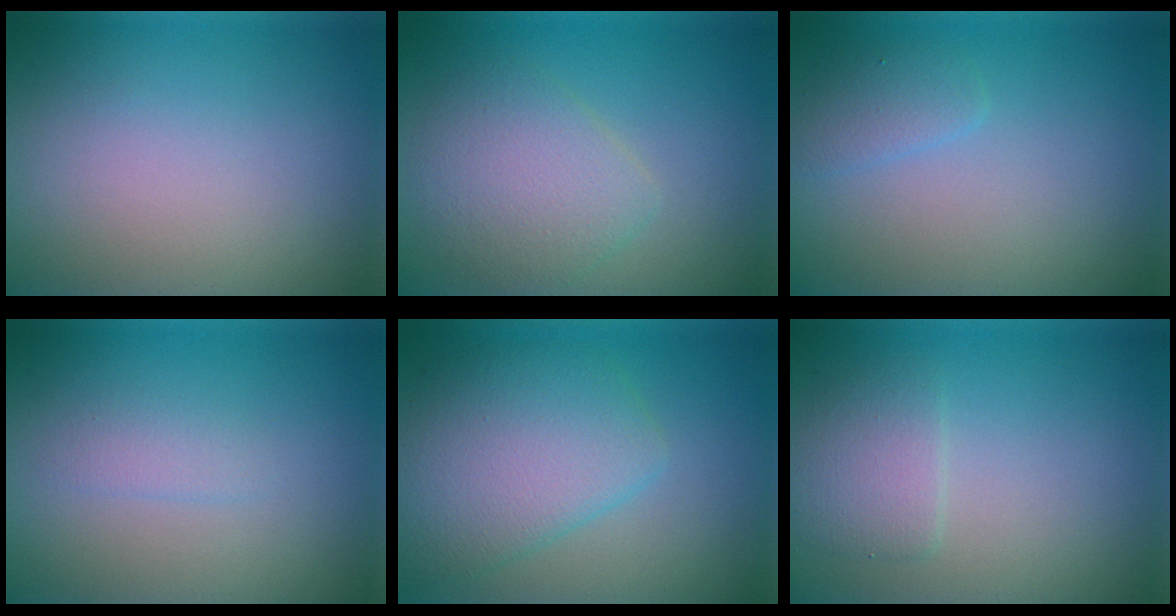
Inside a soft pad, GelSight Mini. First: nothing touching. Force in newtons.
{"total": 3.7, "press": 3.7, "slide": 0.0}
{"total": 1.4, "press": 1.4, "slide": 0.1}
{"total": 1.1, "press": 1.1, "slide": 0.0}
{"total": 5.8, "press": 5.8, "slide": 0.1}
{"total": 2.3, "press": 2.3, "slide": 0.3}